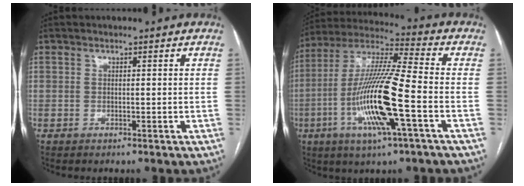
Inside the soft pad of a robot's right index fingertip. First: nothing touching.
{"total": 16.8, "force": [-5.0, 0.8, 16.0], "torque": [-0.323, -0.009, -0.096]}